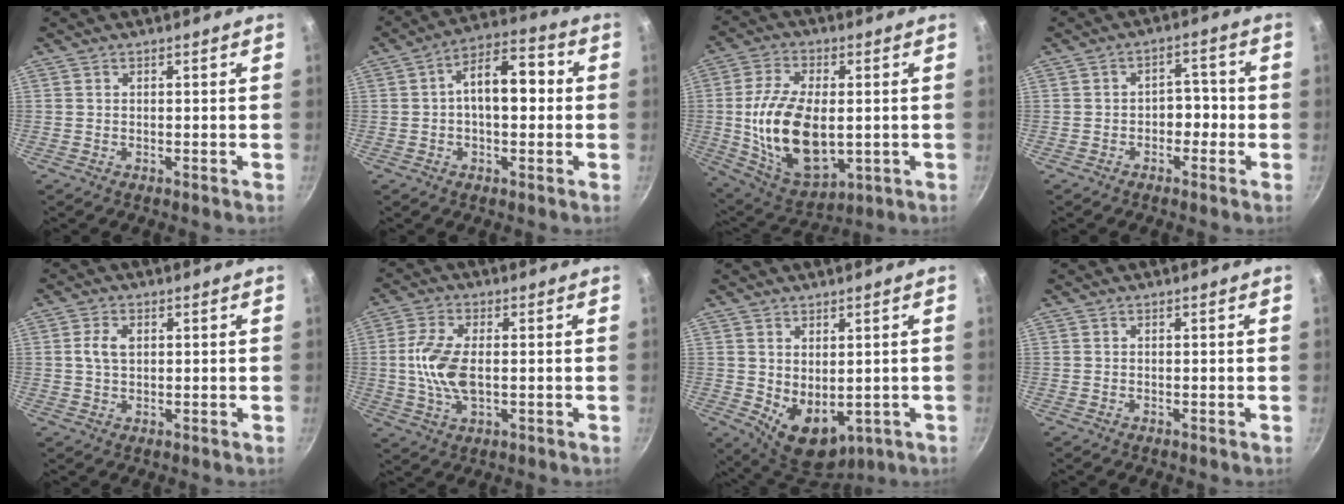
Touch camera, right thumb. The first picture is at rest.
{"total": 11.0, "force": [0.7, 5.9, 9.3], "torque": [-0.131, 0.034, 0.001]}
{"total": 19.0, "force": [-0.9, 10.4, 15.9], "torque": [-0.292, -0.007, 0.004]}
{"total": 4.7, "force": [-1.3, 3.4, 3.0], "torque": [-0.015, 0.023, -0.029]}
{"total": 3.9, "force": [0.8, 2.4, 2.9], "torque": [-0.059, 0.002, 0.014]}
{"total": 9.8, "force": [-0.1, 5.0, 8.5], "torque": [-0.185, -0.001, -0.002]}
{"total": 10.2, "force": [-1.6, 6.1, 8.0], "torque": [-0.108, -0.008, 0.005]}
{"total": 0.0}